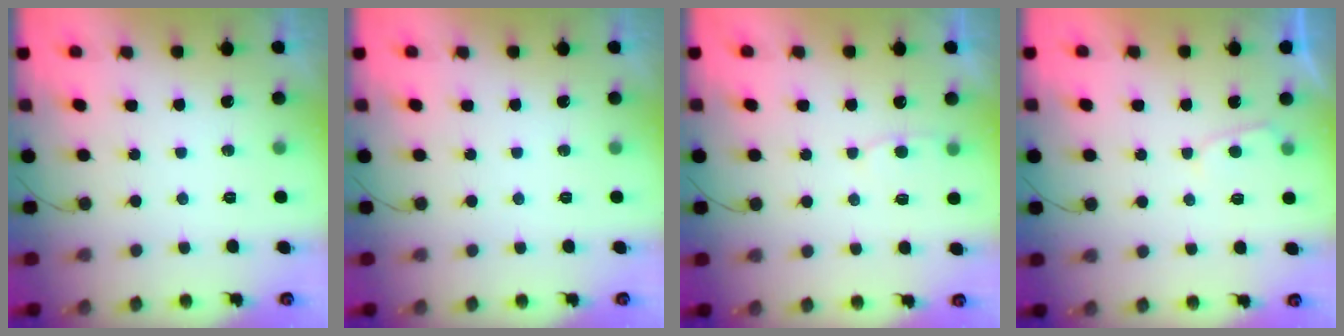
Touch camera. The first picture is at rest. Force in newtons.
{"total": 0.0}
{"total": 3.3, "press": 3.3, "slide": 0.4}
{"total": 2.3, "press": 2.3, "slide": 0.2}